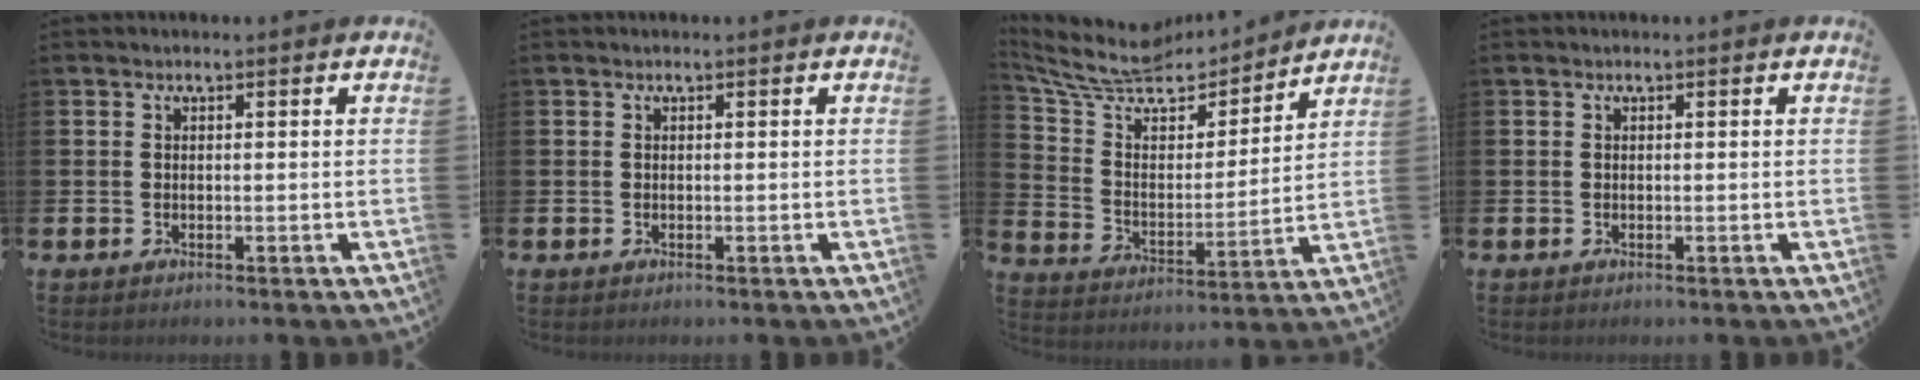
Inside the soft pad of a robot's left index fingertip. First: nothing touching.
{"total": 0.0}
{"total": 9.3, "force": [8.2, 3.6, 2.6], "torque": [-0.100, -0.059, 0.142]}
{"total": 0.0}